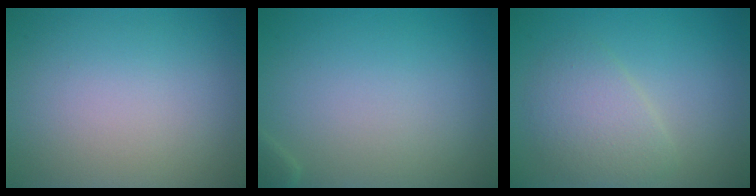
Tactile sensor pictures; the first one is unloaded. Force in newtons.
{"total": 0.6, "press": 0.6, "slide": 0.0}
{"total": 3.2, "press": 3.2, "slide": 0.0}